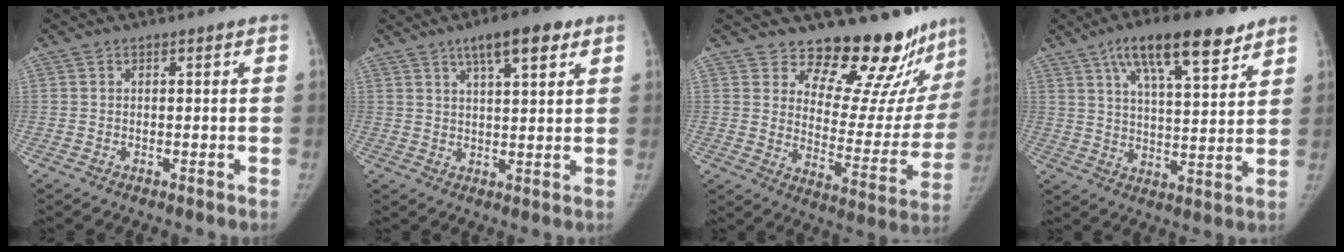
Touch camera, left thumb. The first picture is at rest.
{"total": 8.3, "force": [4.8, 2.5, 6.4], "torque": [-0.088, -0.013, 0.073]}
{"total": 19.3, "force": [17.0, 6.8, 6.3], "torque": [-0.021, -0.155, 0.219]}
{"total": 15.4, "force": [9.4, 5.0, 11.1], "torque": [-0.151, -0.032, 0.153]}